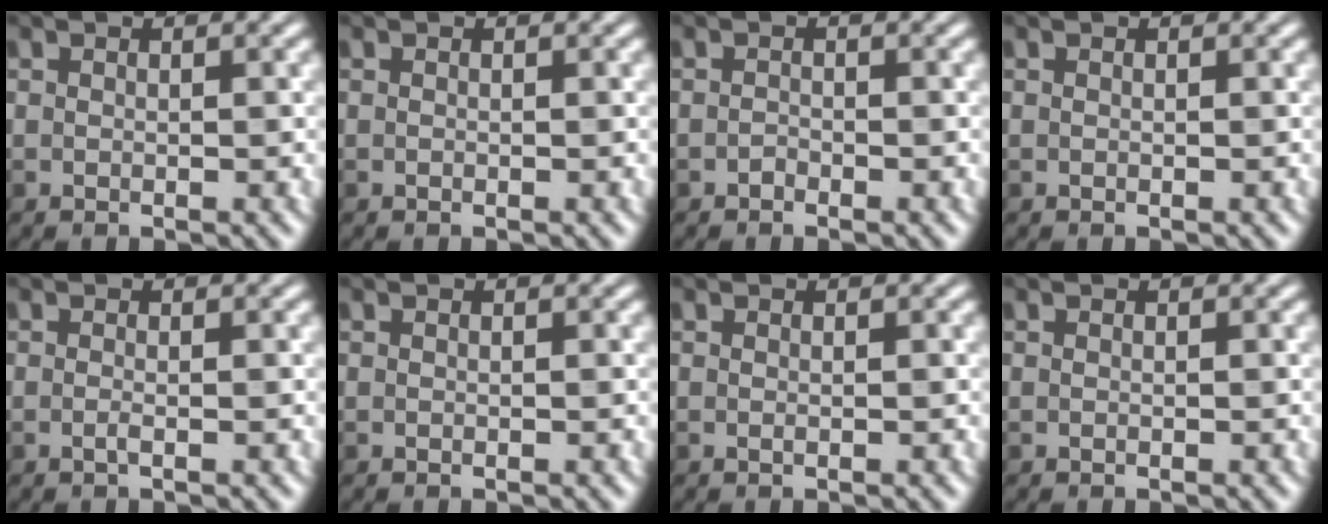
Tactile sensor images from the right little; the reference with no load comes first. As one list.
[{"total": 0.0}, {"total": 1.0, "force": [-1.0, 0.1, 0.0], "torque": [0.002, -0.001, -0.021]}, {"total": 0.0}, {"total": 0.7, "force": [-0.5, -0.1, 0.5], "torque": [-0.009, -0.002, -0.010]}, {"total": 0.0}, {"total": 0.0}, {"total": 0.0}]